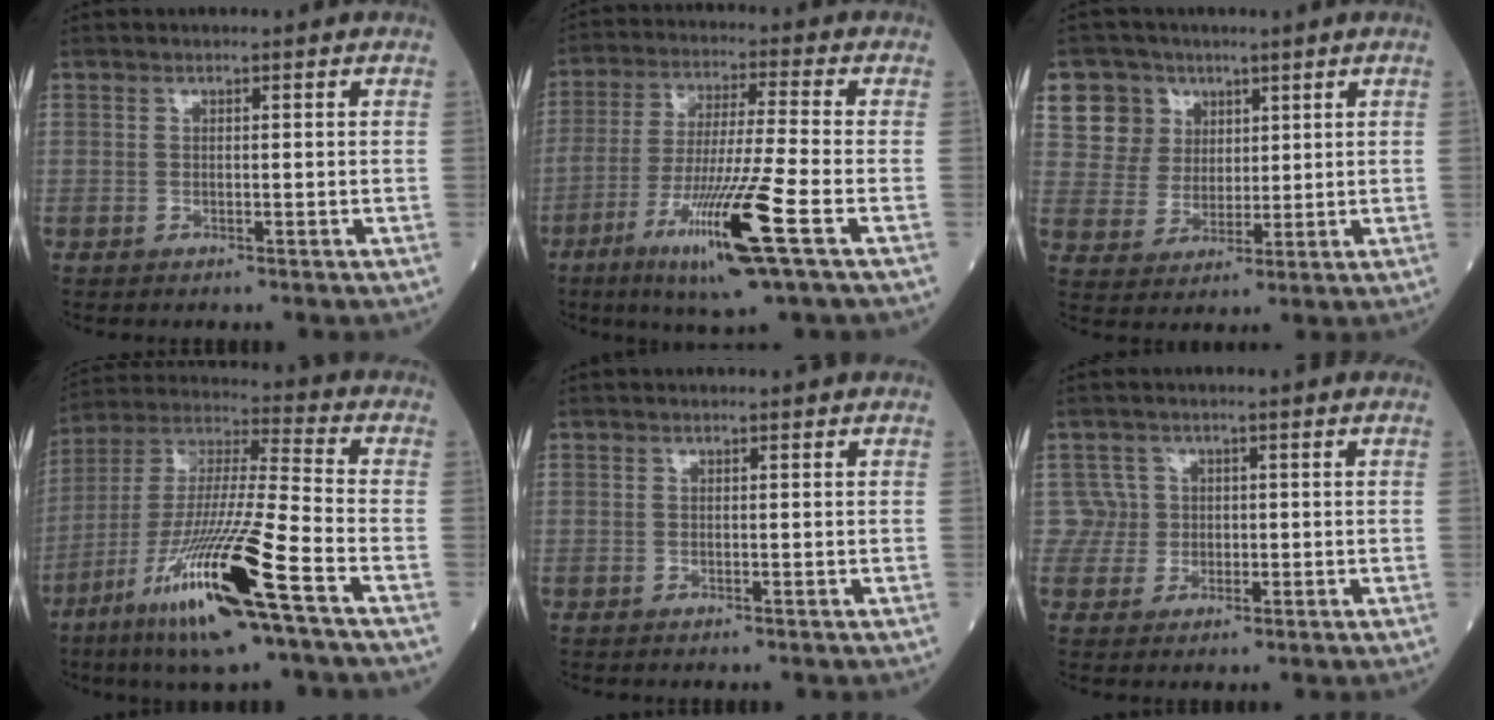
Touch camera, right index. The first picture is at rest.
{"total": 14.1, "force": [-6.2, -0.7, 12.6], "torque": [-0.250, -0.029, -0.112]}
{"total": 8.1, "force": [4.8, 6.5, -0.1], "torque": [-0.002, 0.010, 0.101]}
{"total": 19.5, "force": [-9.6, 0.6, 16.9], "torque": [-0.356, -0.041, -0.182]}
{"total": 0.0}
{"total": 3.4, "force": [0.6, 3.3, -0.7], "torque": [0.030, 0.009, 0.006]}